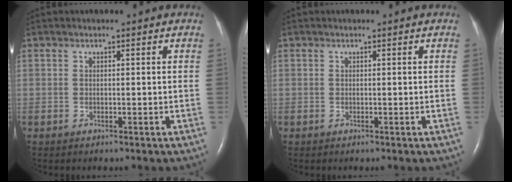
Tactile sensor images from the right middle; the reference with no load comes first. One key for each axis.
{"total": 0.0}